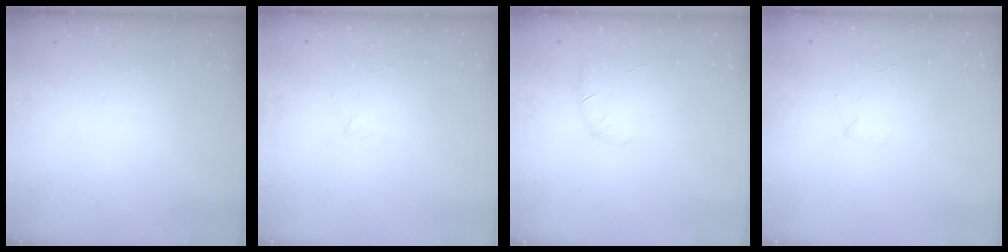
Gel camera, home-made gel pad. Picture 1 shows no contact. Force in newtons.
{"total": 3.2, "press": 3.1, "slide": 0.8}
{"total": 6.3, "press": 6.1, "slide": 1.5}
{"total": 3.6, "press": 3.5, "slide": 0.9}